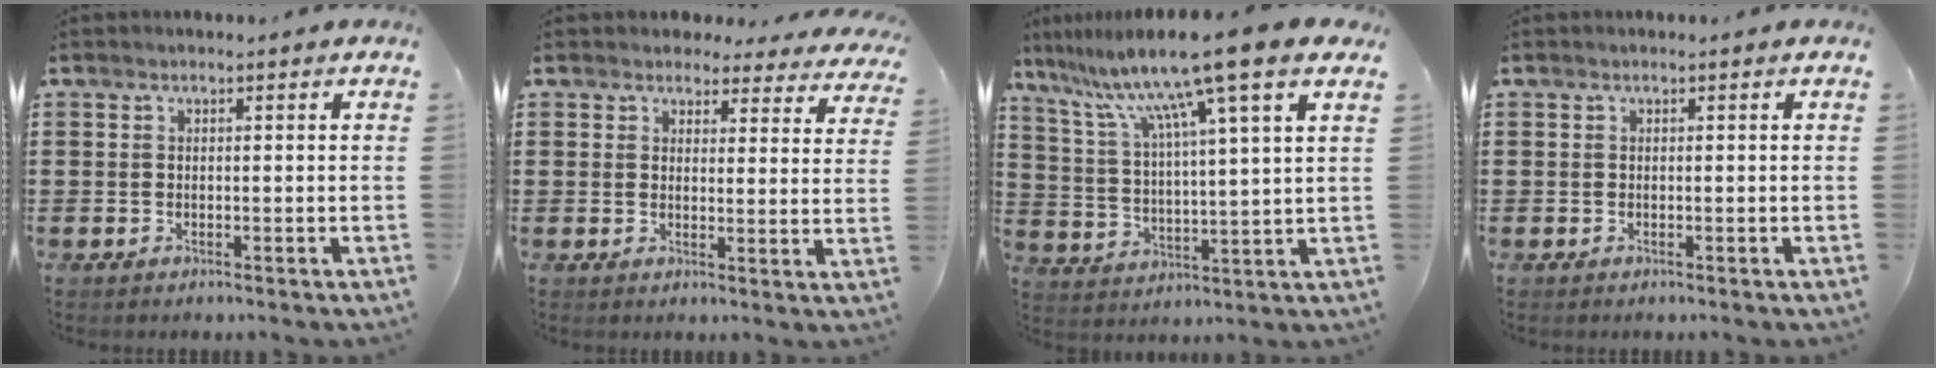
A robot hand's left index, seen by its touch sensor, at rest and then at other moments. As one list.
[{"total": 3.6, "force": [3.5, 1.0, 0.5], "torque": [-0.016, -0.010, 0.062]}, {"total": 13.2, "force": [9.7, -0.6, 8.9], "torque": [-0.195, -0.044, 0.151]}, {"total": 0.0}]